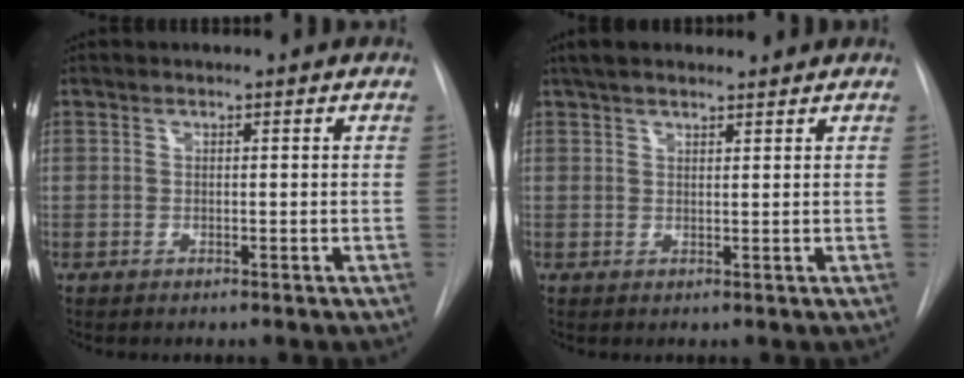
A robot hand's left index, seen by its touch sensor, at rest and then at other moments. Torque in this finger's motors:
{"motor_torque": [0.11, -0.10, -0.17, -0.09]}